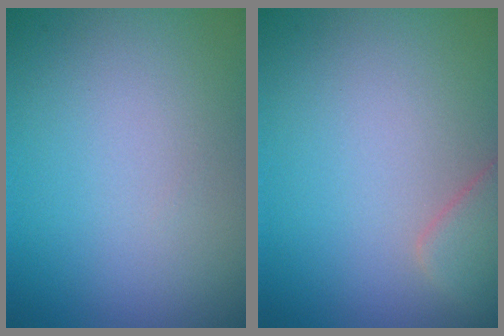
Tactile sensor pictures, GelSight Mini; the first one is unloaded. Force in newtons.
{"total": 2.4, "press": 2.4, "slide": 0.2}